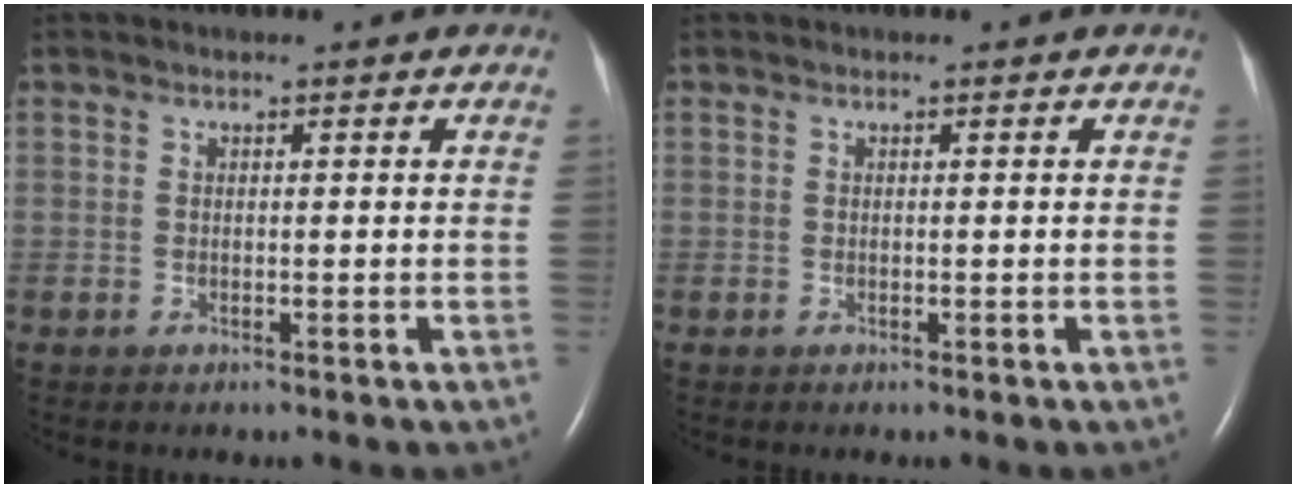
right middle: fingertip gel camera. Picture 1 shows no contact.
{"total": 0.0}